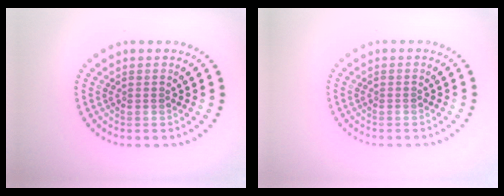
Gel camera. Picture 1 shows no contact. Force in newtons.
{"total": 0.0}